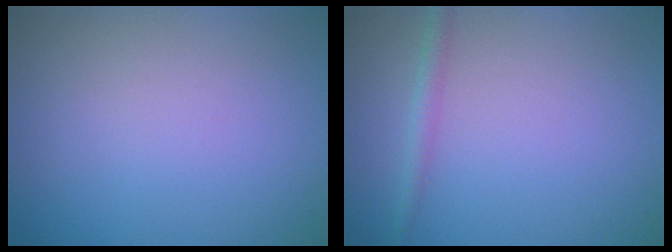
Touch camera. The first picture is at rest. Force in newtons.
{"total": 1.4, "press": 1.4, "slide": 0.1}